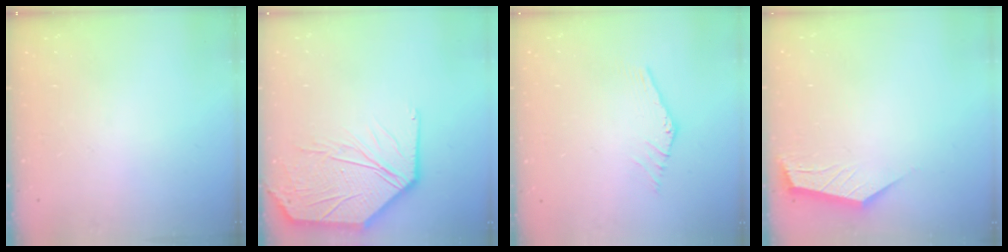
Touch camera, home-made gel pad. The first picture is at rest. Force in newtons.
{"total": 15.2, "press": 15.1, "slide": 1.8}
{"total": 1.4, "press": 1.3, "slide": 0.1}
{"total": 2.4, "press": 2.4, "slide": 0.3}